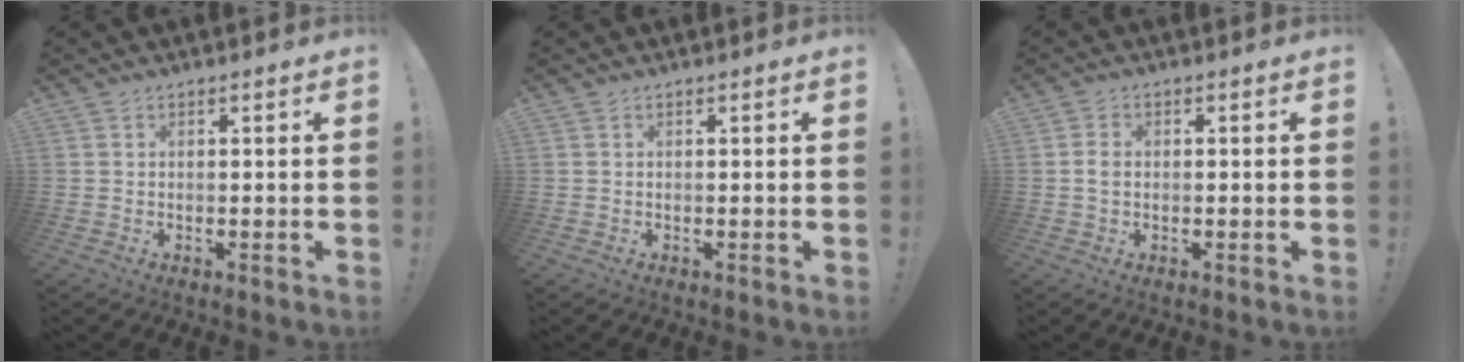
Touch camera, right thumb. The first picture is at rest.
{"total": 0.0}
{"total": 2.0, "force": [0.0, 1.5, 1.4], "torque": [-0.018, 0.004, -0.001]}